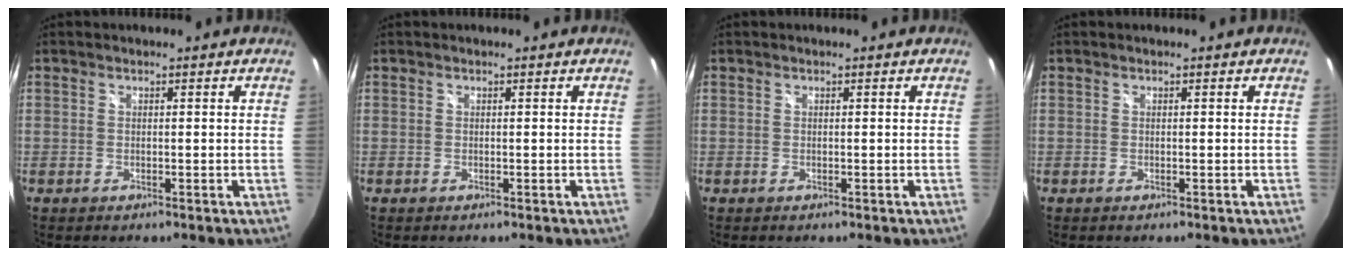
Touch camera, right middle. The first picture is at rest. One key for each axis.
{"total": 0.0}
{"total": 0.0}
{"total": 0.0}